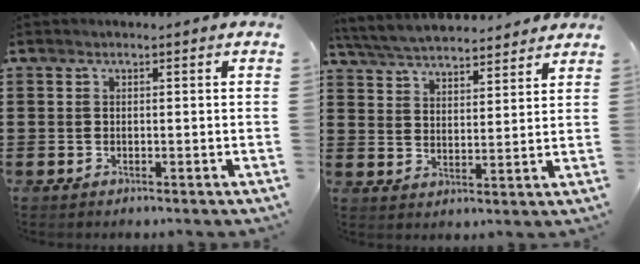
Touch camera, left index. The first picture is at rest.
{"total": 5.6, "force": [5.4, 0.7, 1.0], "torque": [-0.045, -0.023, 0.097]}